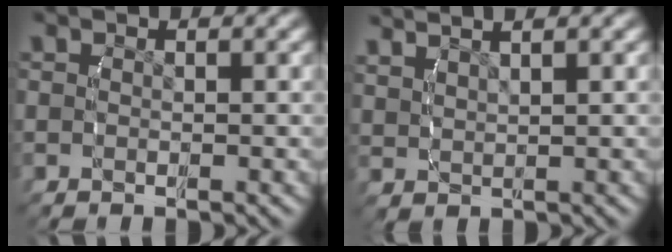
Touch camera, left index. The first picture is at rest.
{"total": 3.9, "force": [3.5, 0.2, 1.7], "torque": [-0.019, 0.015, 0.066]}